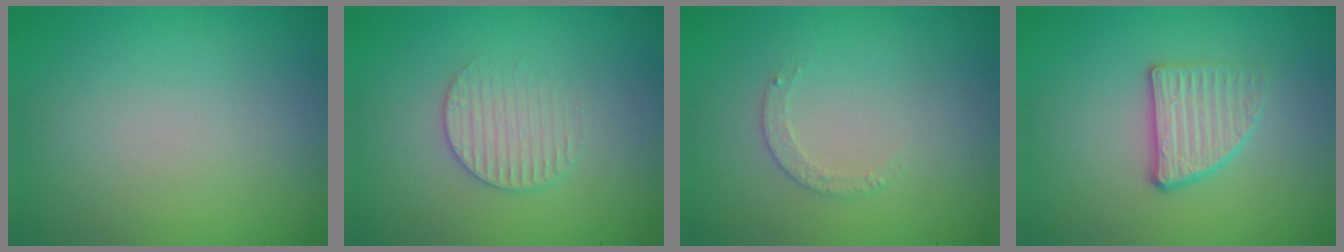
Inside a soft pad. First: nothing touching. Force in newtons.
{"total": 2.5, "press": 2.5, "slide": 0.4}
{"total": 0.8, "press": 0.6, "slide": 0.6}
{"total": 2.8, "press": 2.5, "slide": 1.4}